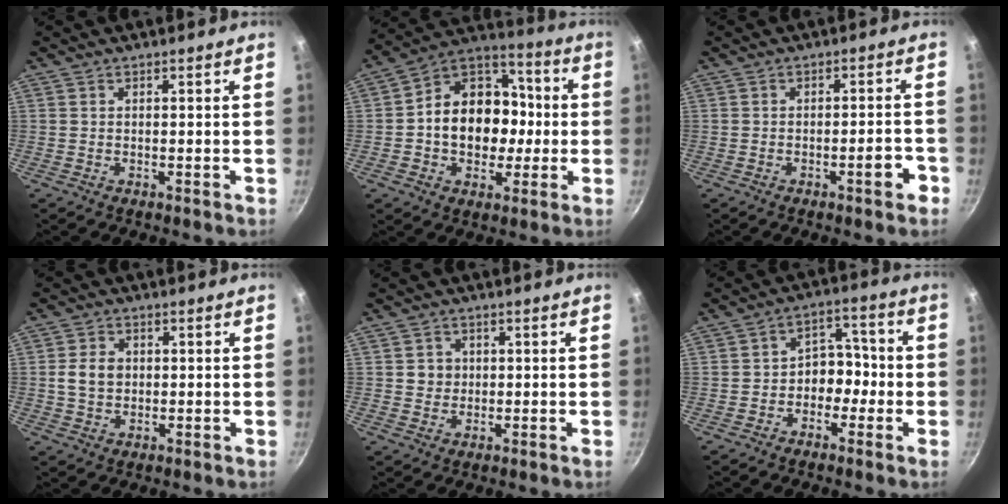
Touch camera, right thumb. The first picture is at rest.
{"total": 17.5, "force": [-1.2, 13.7, 10.8], "torque": [-0.131, 0.036, -0.033]}
{"total": 4.6, "force": [-2.4, 1.2, 3.8], "torque": [-0.035, 0.024, -0.028]}
{"total": 5.1, "force": [0.4, 4.0, 3.1], "torque": [-0.046, 0.007, 0.003]}
{"total": 3.2, "force": [0.4, 3.0, 1.0], "torque": [0.003, 0.003, 0.003]}
{"total": 6.8, "force": [-2.0, 5.3, 3.8], "torque": [0.000, 0.039, -0.040]}